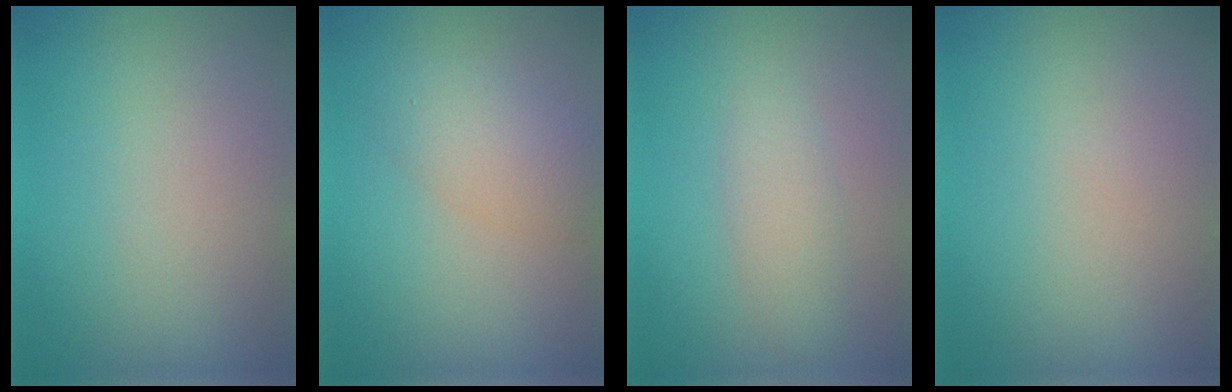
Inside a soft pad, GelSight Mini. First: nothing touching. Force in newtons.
{"total": 2.3, "press": 2.3, "slide": 0.2}
{"total": 2.3, "press": 2.3, "slide": 0.0}
{"total": 0.0}